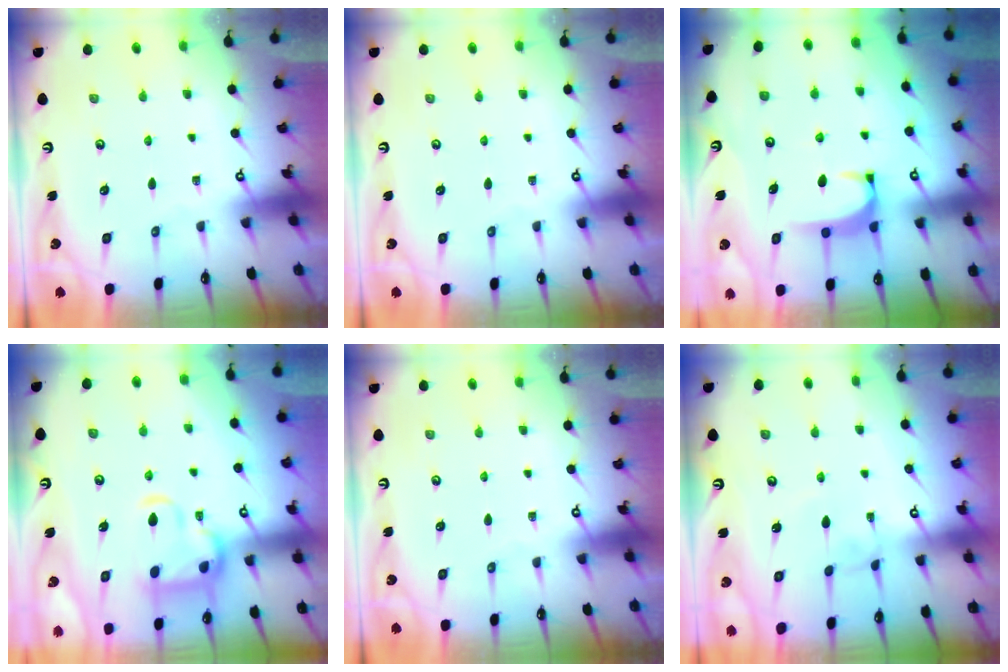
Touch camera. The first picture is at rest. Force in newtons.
{"total": 0.0}
{"total": 1.7, "press": 1.6, "slide": 0.5}
{"total": 6.1, "press": 5.9, "slide": 1.5}
{"total": 0.0}
{"total": 2.4, "press": 2.4, "slide": 0.2}